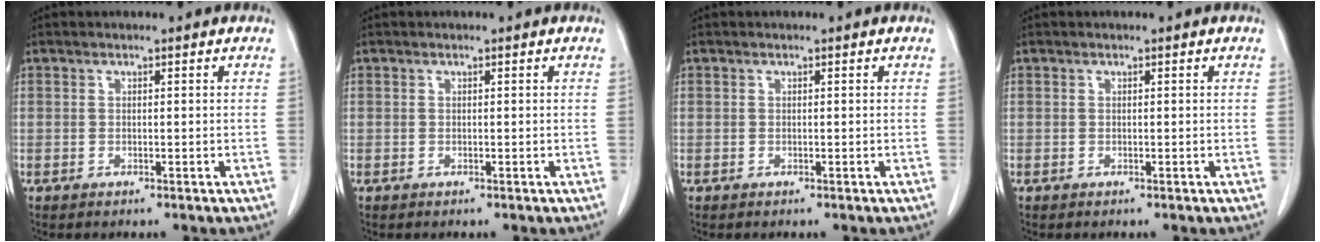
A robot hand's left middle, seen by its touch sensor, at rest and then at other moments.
{"total": 0.0}
{"total": 0.0}
{"total": 0.0}